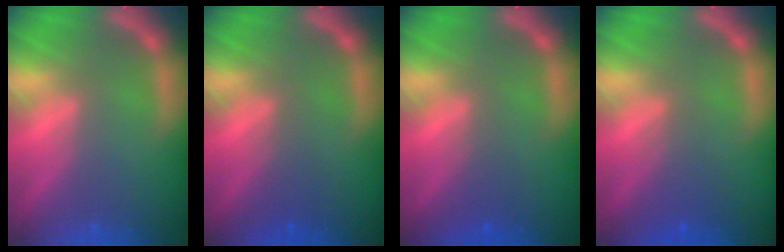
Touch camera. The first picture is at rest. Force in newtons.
{"total": 1.5}
{"total": 1.5}
{"total": 2.4}